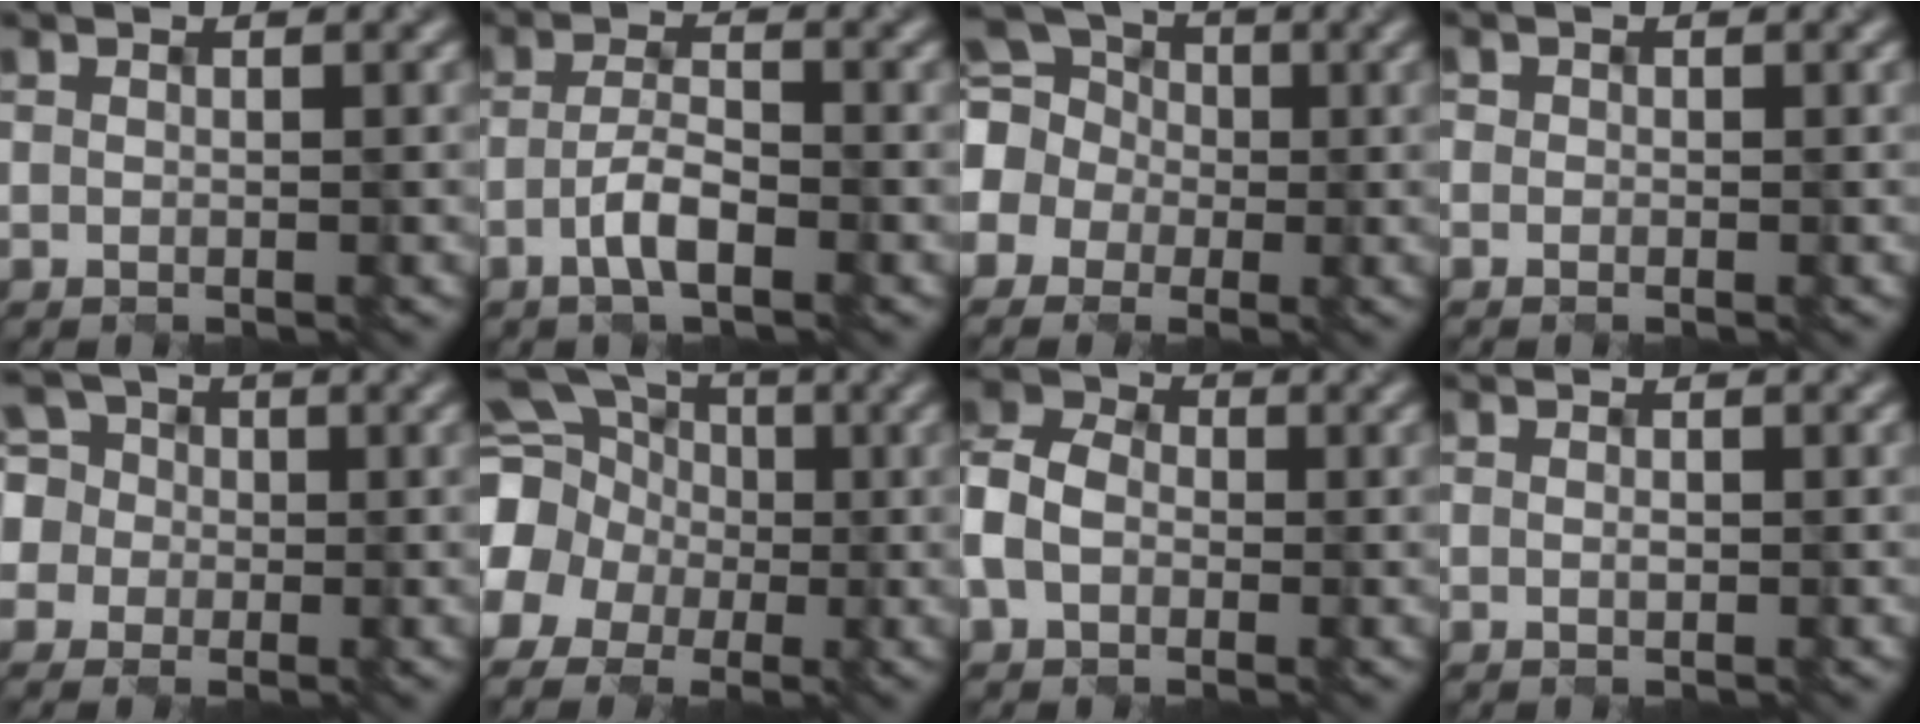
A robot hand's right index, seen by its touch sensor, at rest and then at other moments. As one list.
[{"total": 2.8, "force": [-2.4, 0.0, 1.4], "torque": [-0.047, -0.008, -0.025]}, {"total": 6.0, "force": [-0.9, 5.8, 1.5], "torque": [-0.065, 0.014, -0.031]}, {"total": 1.5, "force": [-0.8, -0.7, -1.1], "torque": [0.001, -0.009, 0.010]}, {"total": 6.3, "force": [1.6, 5.7, 2.1], "torque": [-0.056, 0.027, 0.017]}, {"total": 17.4, "force": [0.1, 16.4, 5.7], "torque": [-0.185, 0.002, -0.016]}, {"total": 4.6, "force": [-2.0, 3.4, 2.3], "torque": [-0.080, -0.001, -0.016]}, {"total": 0.6, "force": [-0.5, -0.3, -0.2], "torque": [0.000, -0.008, 0.006]}]